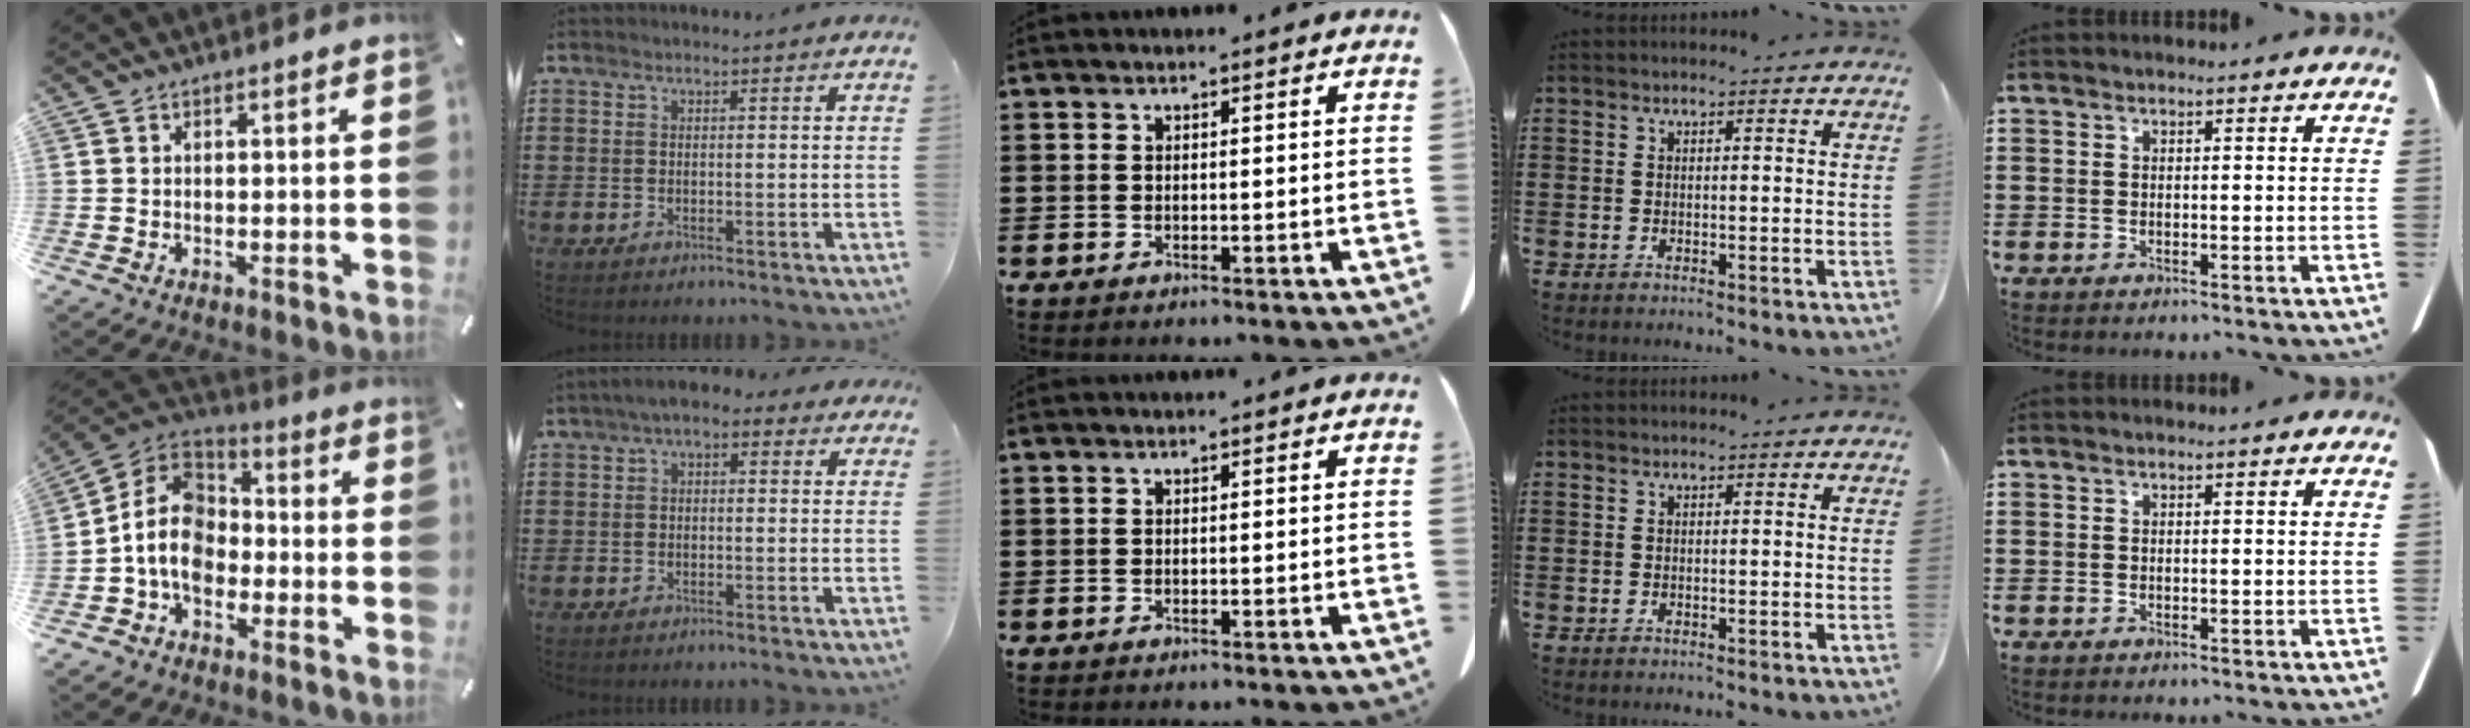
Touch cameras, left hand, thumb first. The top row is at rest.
{"thumb": {"total": 11.1, "force": [-4.1, 8.5, 5.9], "torque": [-0.142, 0.024, -0.081]}, "index": {"total": 2.4, "force": [-0.1, 1.4, 2.0], "torque": [-0.039, 0.010, -0.005]}}